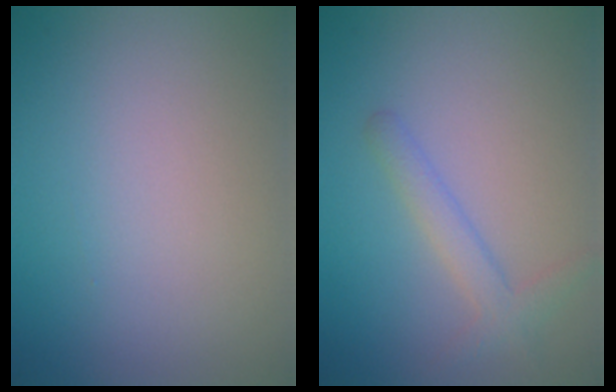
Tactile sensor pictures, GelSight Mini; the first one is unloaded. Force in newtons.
{"total": 2.2, "press": 2.2, "slide": 0.1}